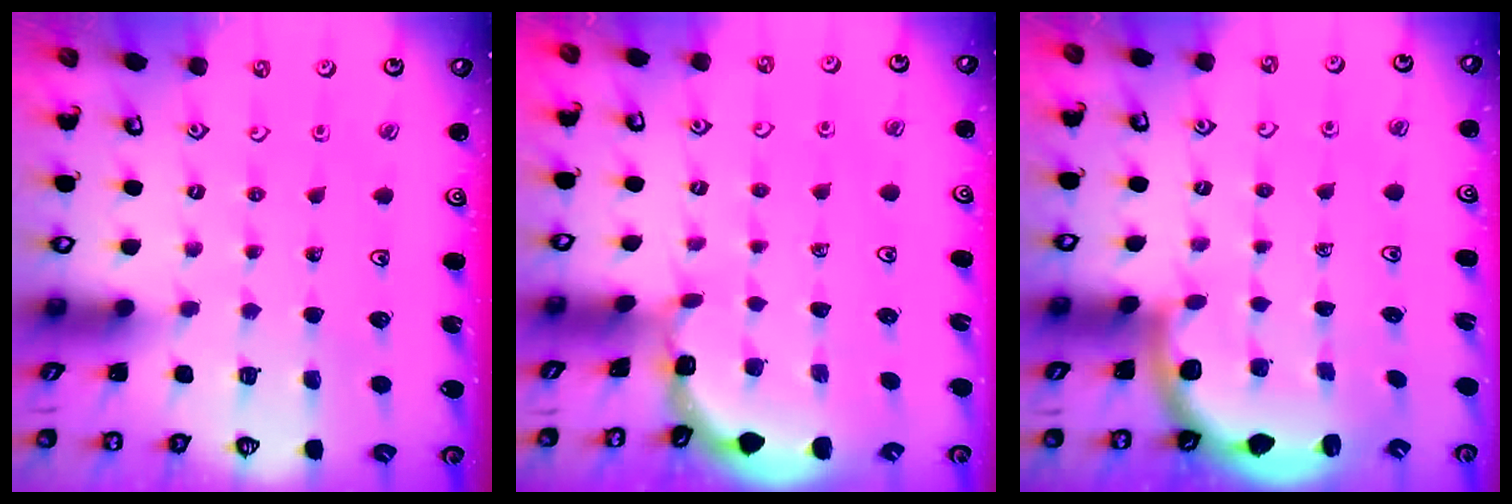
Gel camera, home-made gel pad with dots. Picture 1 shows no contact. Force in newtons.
{"total": 1.2, "press": 1.2, "slide": 0.1}
{"total": 2.6, "press": 2.5, "slide": 0.6}